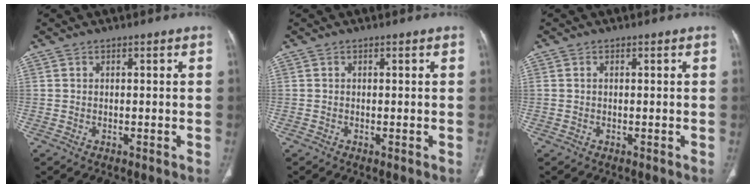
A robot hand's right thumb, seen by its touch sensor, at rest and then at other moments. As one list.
[{"total": 0.0}, {"total": 0.6, "force": [0.0, 0.4, 0.5], "torque": [-0.013, 0.005, 0.004]}]